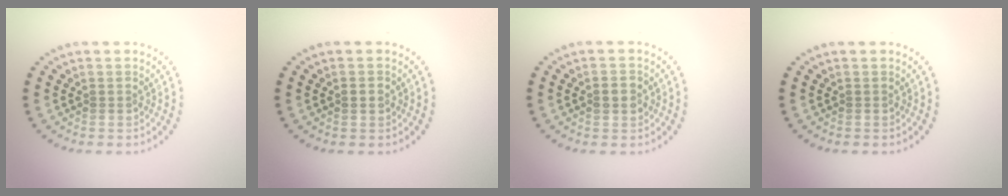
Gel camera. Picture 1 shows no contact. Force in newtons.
{"total": 1.2, "press": 1.2, "slide": 0.1}
{"total": 1.5, "press": 1.5, "slide": 0.0}
{"total": 0.0}